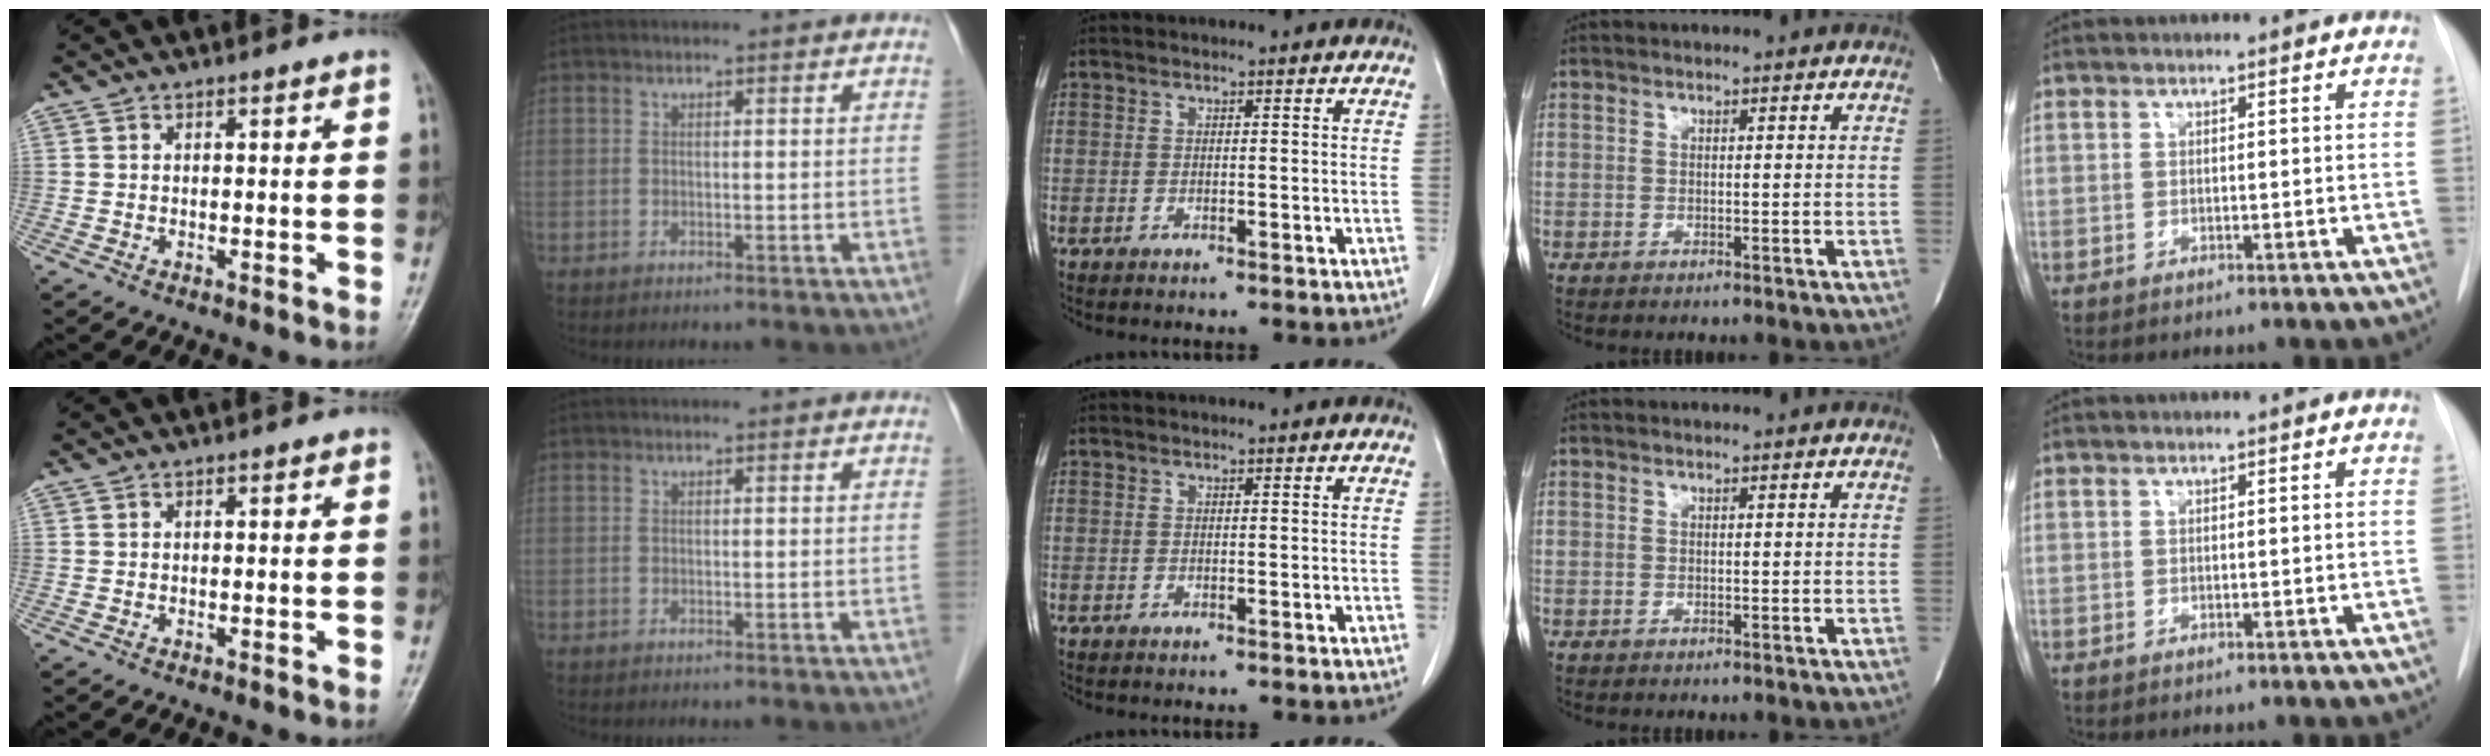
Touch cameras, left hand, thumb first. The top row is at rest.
{}